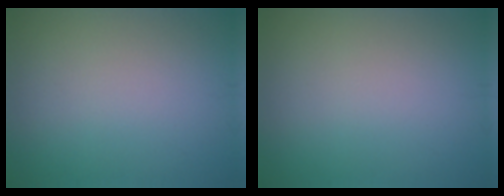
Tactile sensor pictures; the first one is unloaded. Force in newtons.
{"total": 0.0}